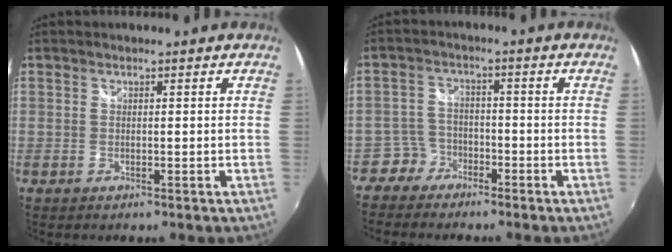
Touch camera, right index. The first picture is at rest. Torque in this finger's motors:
{"motor_torque": [0.05, -0.02, 0.03, -0.02]}